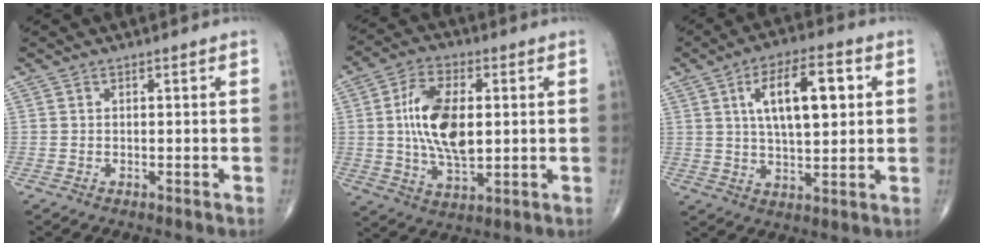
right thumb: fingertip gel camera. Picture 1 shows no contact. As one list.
[{"total": 13.9, "force": [1.3, 7.1, 11.8], "torque": [-0.212, -0.003, 0.025]}, {"total": 13.3, "force": [3.5, 5.5, 11.6], "torque": [-0.179, 0.002, 0.060]}]